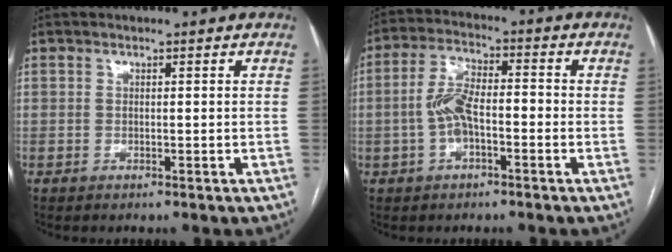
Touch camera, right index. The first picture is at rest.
{"total": 7.0, "force": [-1.5, 3.0, 6.2], "torque": [-0.134, 0.023, -0.029]}